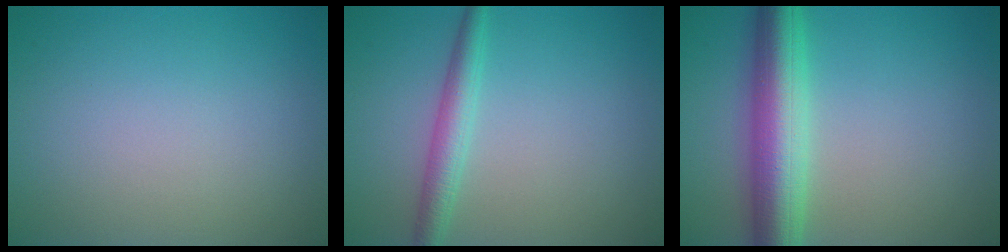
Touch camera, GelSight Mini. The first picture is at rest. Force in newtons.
{"total": 2.7, "press": 2.7, "slide": 0.0}
{"total": 7.2, "press": 7.2, "slide": 0.1}